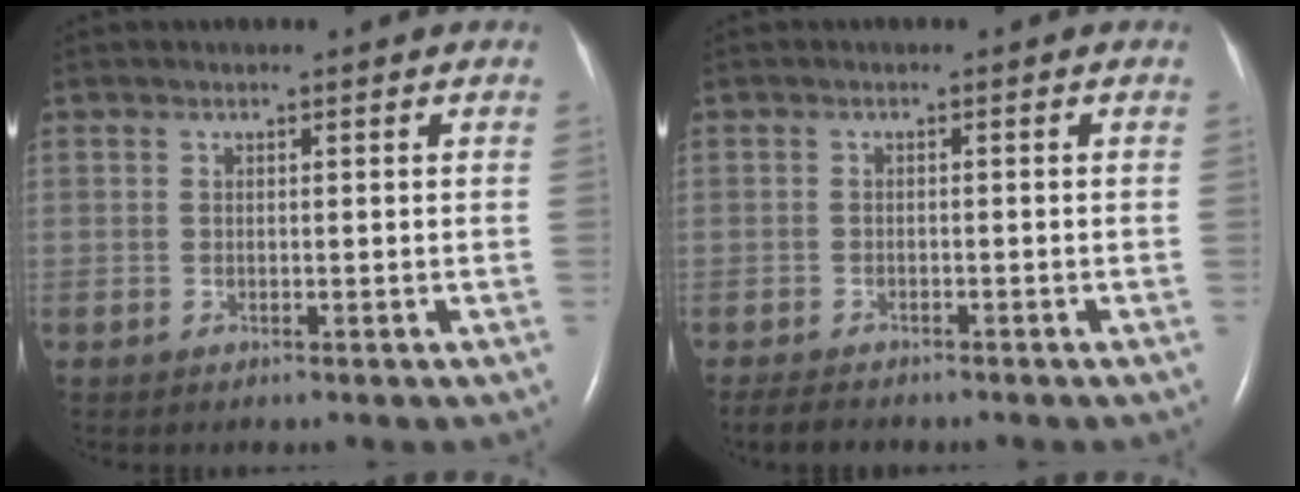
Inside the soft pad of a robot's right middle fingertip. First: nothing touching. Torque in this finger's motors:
{"motor_torque": [0.39, -0.30, 0.07, 0.02]}